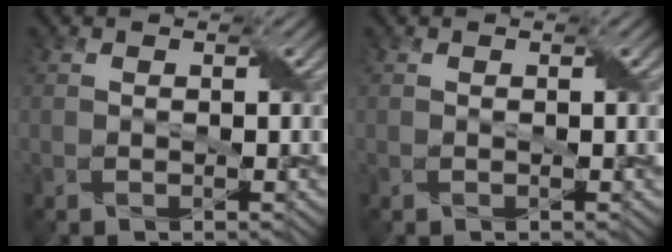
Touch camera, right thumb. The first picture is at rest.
{"total": 0.0}